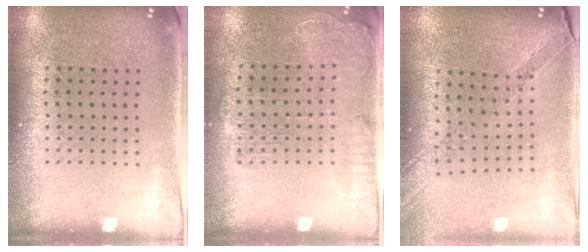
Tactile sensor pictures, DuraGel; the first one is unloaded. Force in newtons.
{"total": 1.4, "press": 1.3, "slide": 0.5}
{"total": 1.1, "press": 1.1, "slide": 0.1}